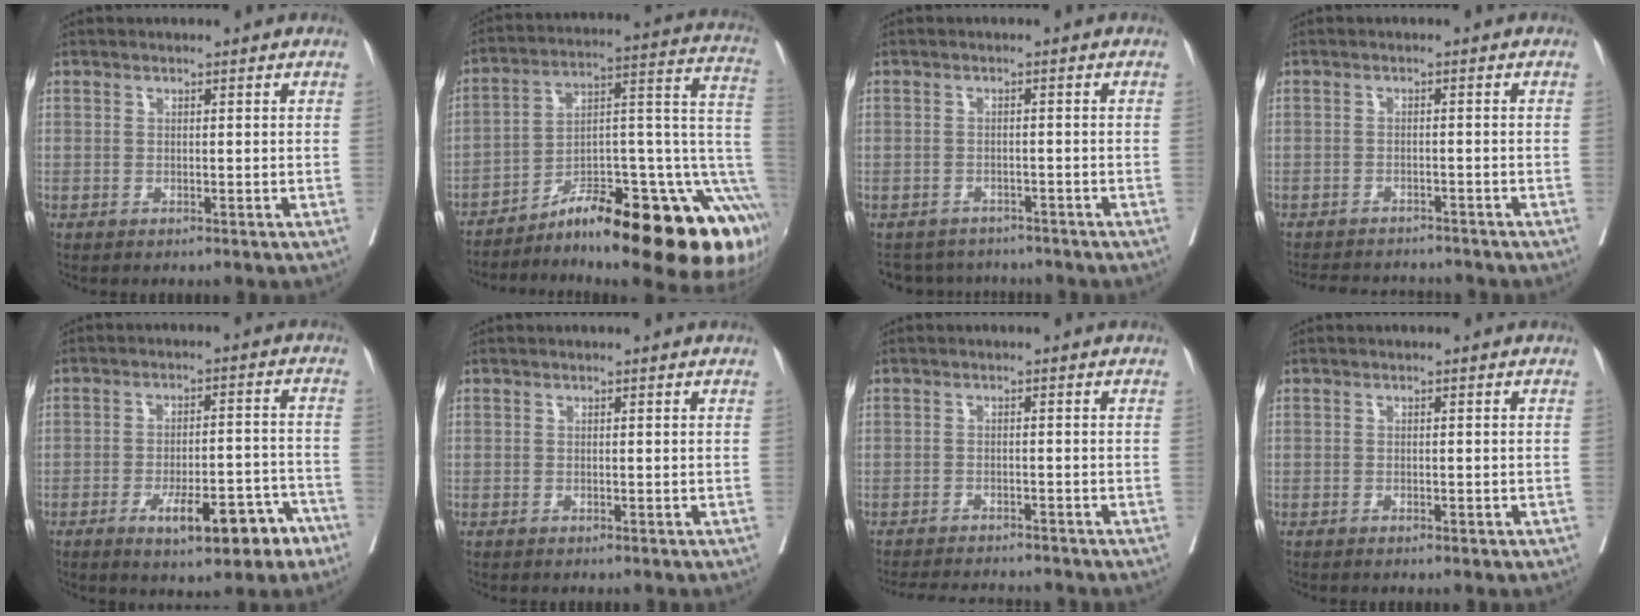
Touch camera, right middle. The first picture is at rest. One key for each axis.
{"total": 26.0, "fx": -14.7, "fy": 5.0, "fz": 20.9, "tx": -0.175, "ty": 0.033, "tz": -0.216}
{"total": 6.4, "fx": -6.0, "fy": 2.0, "fz": 0.3, "tx": 0.000, "ty": 0.007, "tz": -0.081}
{"total": 9.0, "fx": -8.5, "fy": 2.0, "fz": 2.2, "tx": -0.037, "ty": 0.004, "tz": -0.114}
{"total": 10.2, "fx": -5.8, "fy": 2.9, "fz": 7.9, "tx": -0.108, "ty": 0.013, "tz": -0.076}
{"total": 0.0}
{"total": 8.1, "fx": -7.7, "fy": 0.9, "fz": 2.3, "tx": -0.030, "ty": -0.004, "tz": -0.110}
{"total": 1.1, "fx": -0.7, "fy": 0.5, "fz": 0.7, "tx": -0.013, "ty": -0.001, "tz": -0.008}